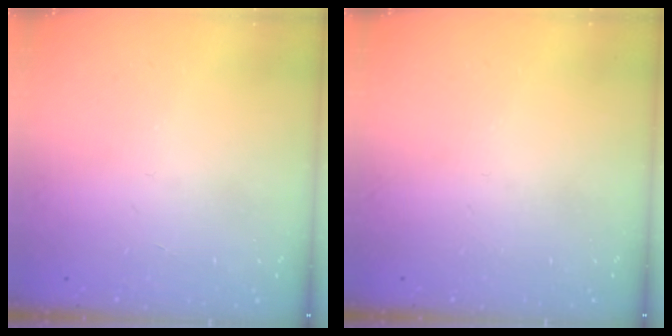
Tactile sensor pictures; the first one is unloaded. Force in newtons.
{"total": 0.0}